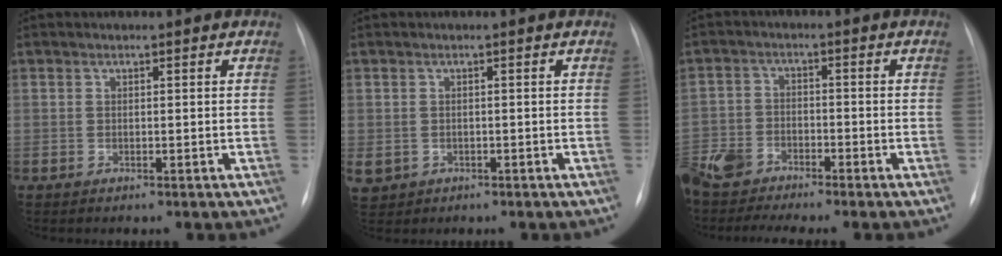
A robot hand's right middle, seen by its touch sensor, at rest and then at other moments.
{"total": 4.9, "force": [-2.0, 4.2, 1.5], "torque": [-0.045, -0.001, -0.021]}
{"total": 7.3, "force": [-6.5, 1.7, 2.6], "torque": [-0.058, -0.009, -0.124]}